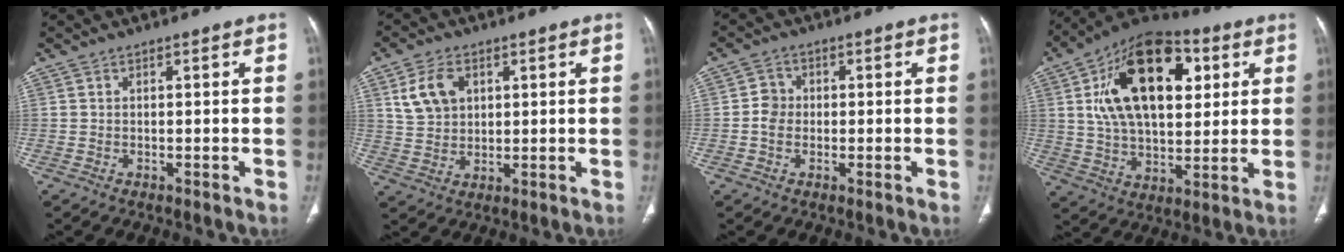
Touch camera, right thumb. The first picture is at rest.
{"total": 7.7, "force": [3.0, 5.4, 4.5], "torque": [-0.071, -0.006, 0.063]}
{"total": 3.5, "force": [-0.3, 3.1, 1.7], "torque": [-0.017, 0.006, -0.013]}
{"total": 23.6, "force": [6.9, 13.5, 18.1], "torque": [-0.271, -0.002, 0.110]}